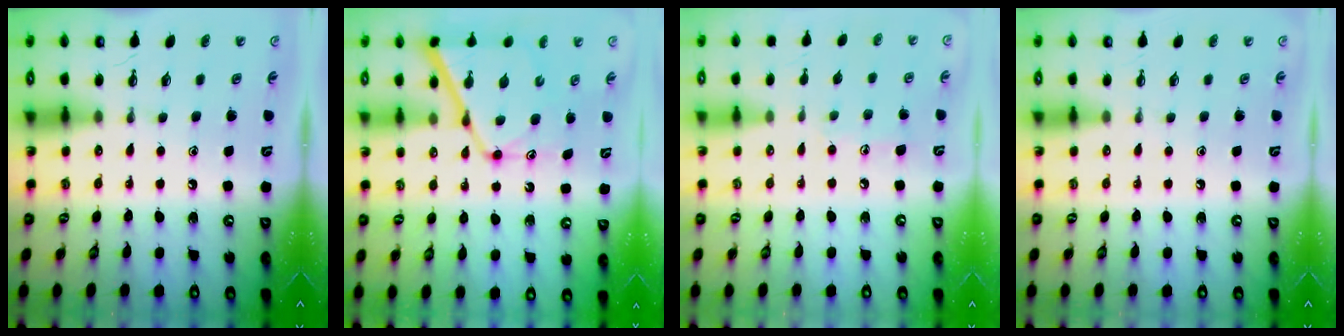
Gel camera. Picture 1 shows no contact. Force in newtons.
{"total": 14.0, "press": 13.9, "slide": 1.3}
{"total": 6.2, "press": 6.2, "slide": 0.6}
{"total": 0.0}